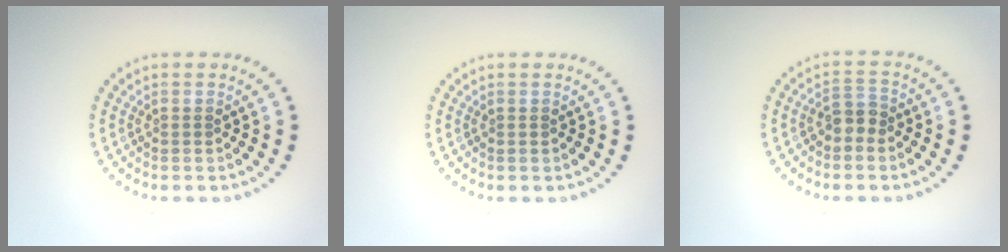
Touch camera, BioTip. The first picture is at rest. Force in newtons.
{"total": 0.0}
{"total": 1.8, "press": 1.5, "slide": 1.0}